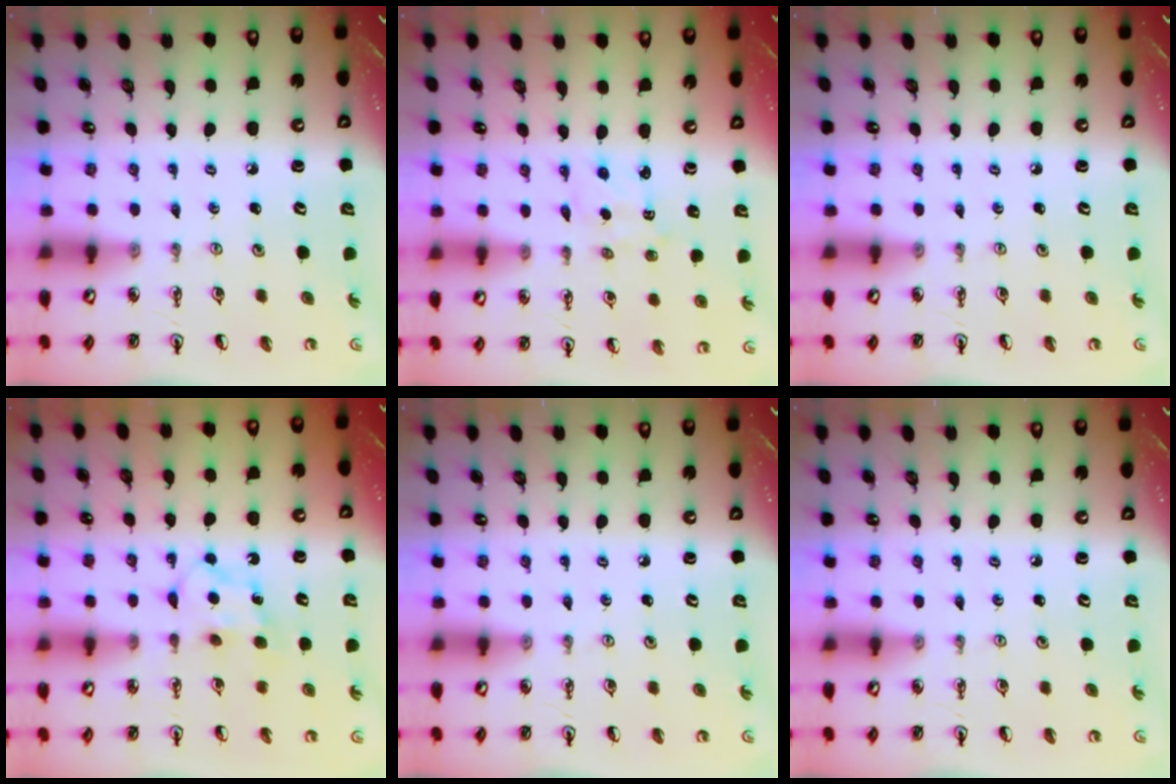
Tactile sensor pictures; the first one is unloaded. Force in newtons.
{"total": 1.8, "press": 1.7, "slide": 0.3}
{"total": 0.0}
{"total": 6.4, "press": 6.3, "slide": 0.6}
{"total": 0.0}
{"total": 0.0}